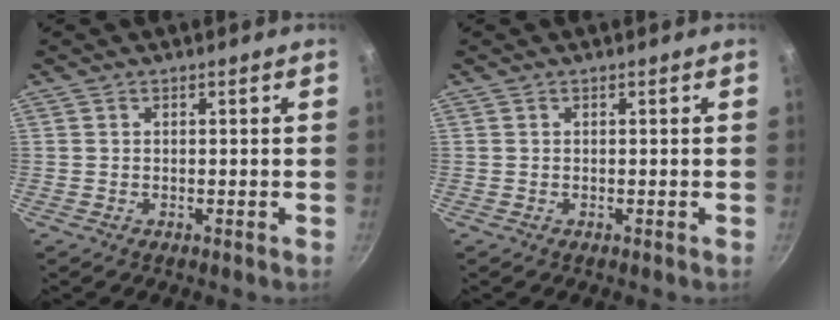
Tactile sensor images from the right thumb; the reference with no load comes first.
{"total": 0.0}